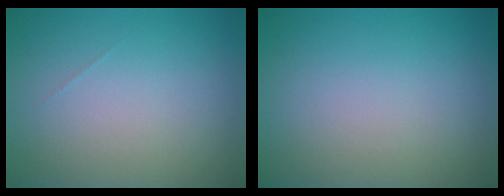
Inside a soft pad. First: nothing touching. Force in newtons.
{"total": 0.0}